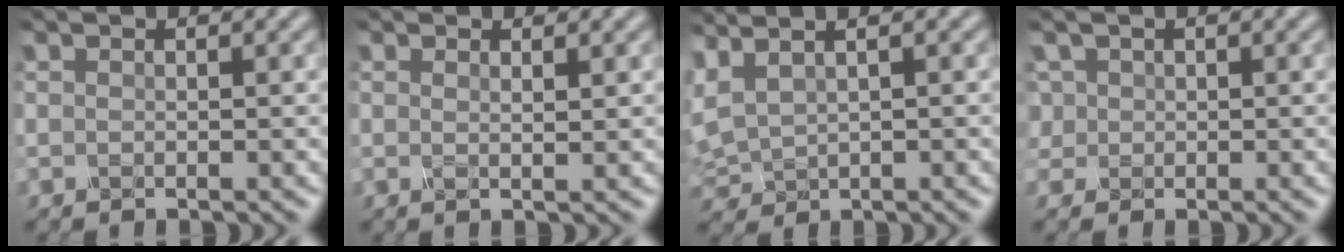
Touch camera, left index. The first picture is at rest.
{"total": 1.0, "force": [0.5, 0.3, 0.9], "torque": [-0.016, -0.002, 0.005]}
{"total": 2.3, "force": [1.4, 0.9, 1.6], "torque": [-0.059, 0.019, 0.038]}
{"total": 1.2, "force": [0.2, 1.2, 0.1], "torque": [-0.012, 0.001, 0.008]}